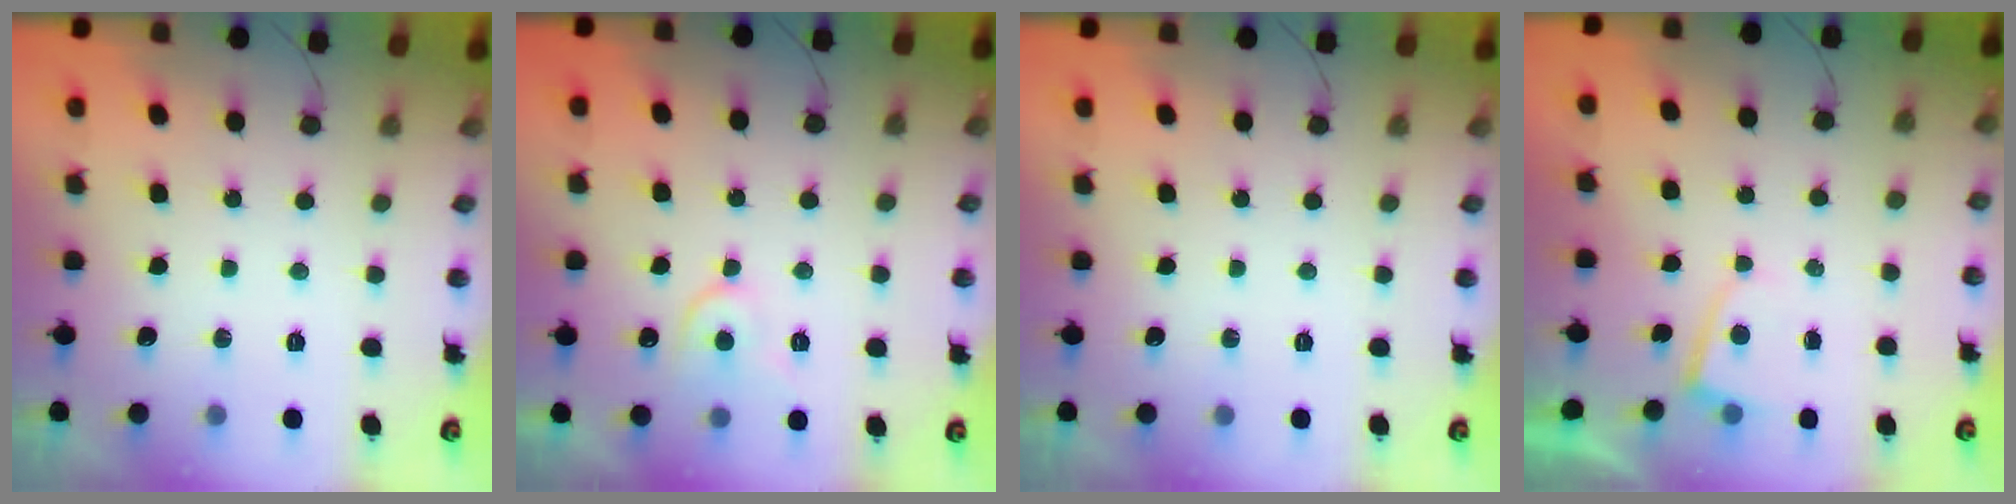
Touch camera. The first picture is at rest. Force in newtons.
{"total": 8.2, "press": 8.1, "slide": 0.9}
{"total": 0.0}
{"total": 2.3, "press": 2.3, "slide": 0.2}